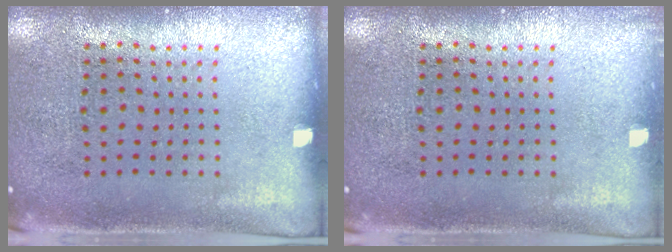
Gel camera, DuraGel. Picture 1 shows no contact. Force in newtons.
{"total": 0.5, "press": 0.5, "slide": 0.1}